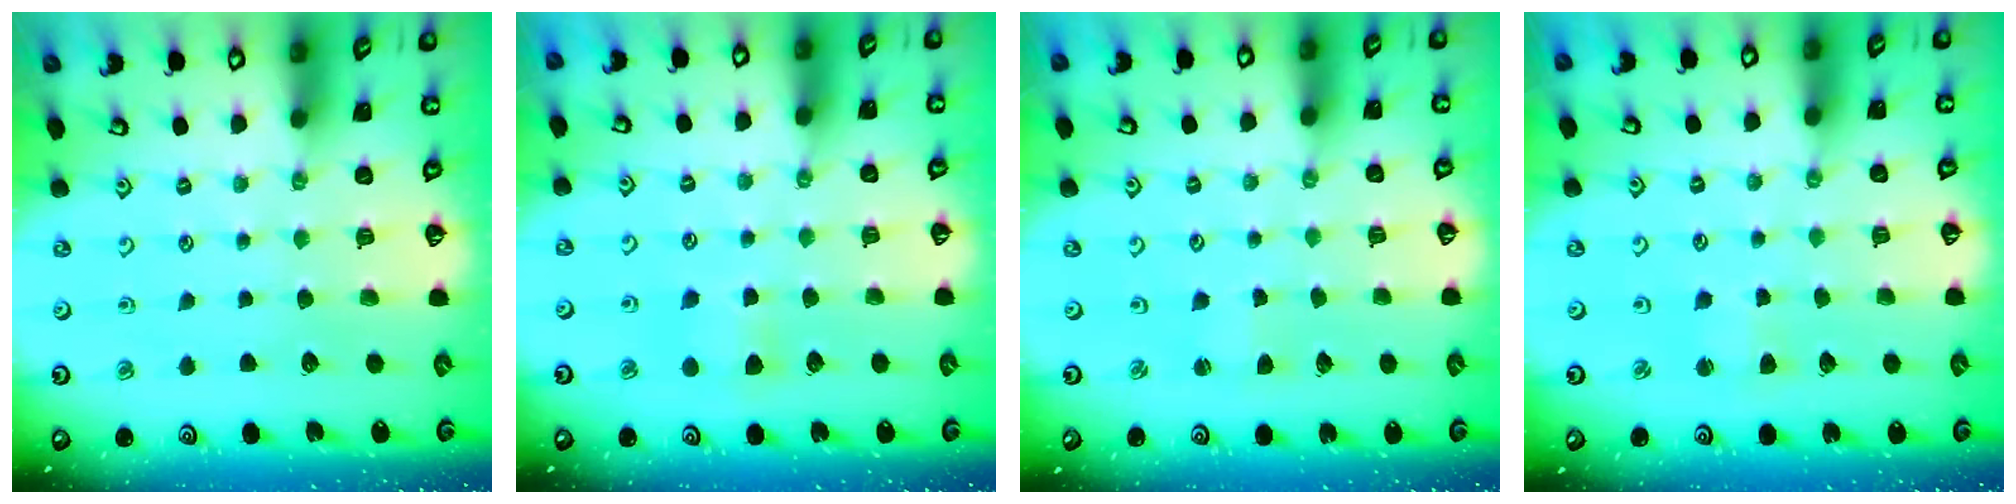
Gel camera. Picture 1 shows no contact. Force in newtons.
{"total": 4.1, "press": 4.0, "slide": 0.7}
{"total": 1.8, "press": 1.8, "slide": 0.2}
{"total": 2.0, "press": 1.9, "slide": 0.6}